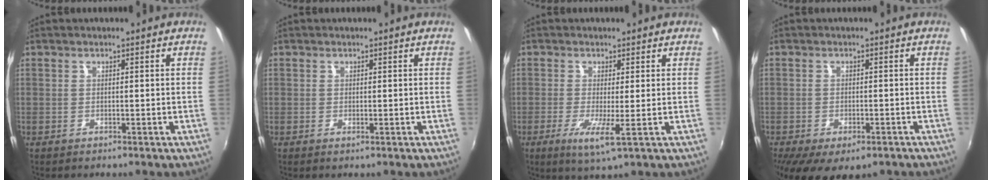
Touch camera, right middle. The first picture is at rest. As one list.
[{"total": 0.0}, {"total": 4.8, "force": [-1.1, -0.1, 4.7], "torque": [-0.099, -0.015, -0.023]}, {"total": 9.8, "force": [-6.0, 4.7, 6.1], "torque": [-0.132, -0.037, -0.086]}]